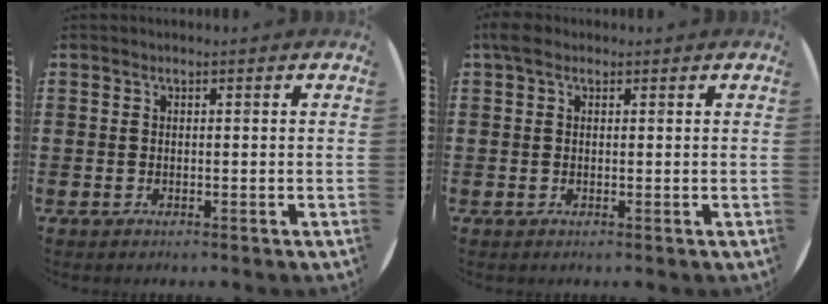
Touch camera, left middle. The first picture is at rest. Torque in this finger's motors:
{"motor_torque": [0.48, -0.44, 0.04, 0.03]}